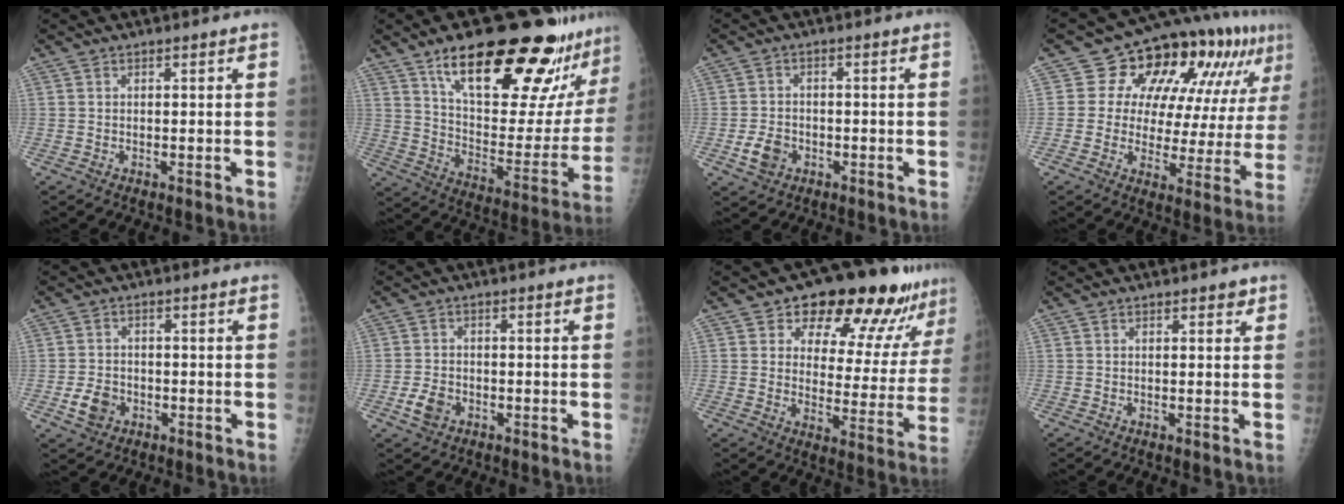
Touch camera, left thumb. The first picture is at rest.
{"total": 30.2, "force": [20.0, 9.7, 20.4], "torque": [-0.257, -0.075, 0.301]}
{"total": 4.6, "force": [-1.8, 3.5, 2.3], "torque": [-0.037, 0.009, -0.029]}
{"total": 18.9, "force": [8.7, 10.1, 13.3], "torque": [-0.137, -0.006, 0.113]}
{"total": 4.8, "force": [-1.8, 3.8, 2.4], "torque": [-0.035, 0.009, -0.029]}
{"total": 3.9, "force": [-1.6, 2.8, 2.2], "torque": [-0.039, 0.007, -0.028]}
{"total": 18.2, "force": [13.2, 8.0, 9.7], "torque": [-0.080, -0.062, 0.167]}
{"total": 1.1, "force": [0.8, 0.6, 0.5], "torque": [0.002, -0.004, 0.006]}